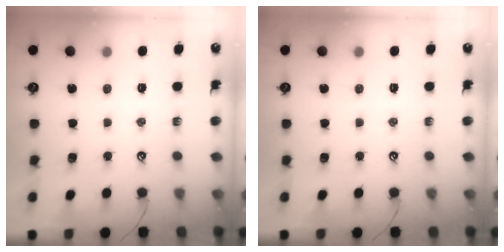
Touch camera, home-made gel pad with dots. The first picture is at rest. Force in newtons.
{"total": 0.0}